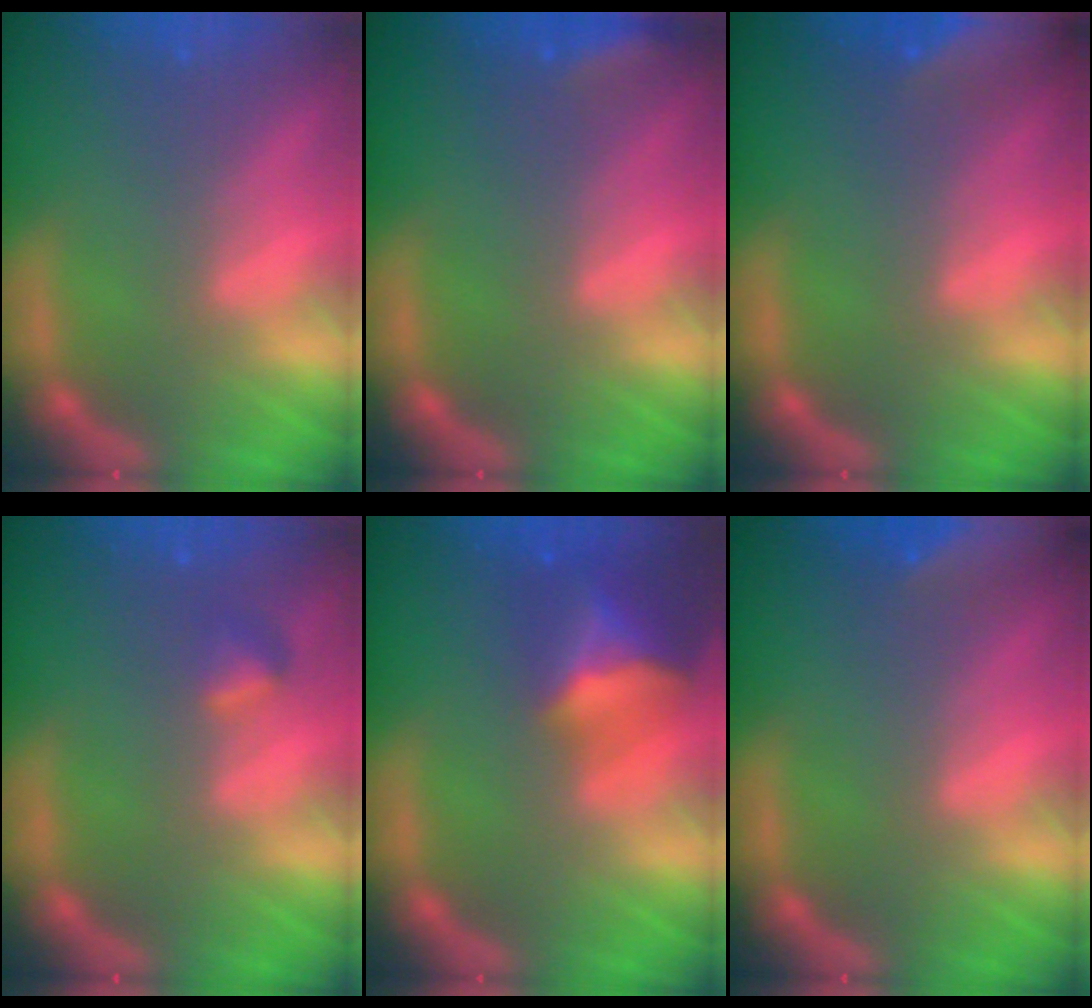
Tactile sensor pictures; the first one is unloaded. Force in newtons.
{"total": 2.9}
{"total": 8.5}
{"total": 1.4}
{"total": 7.0}
{"total": 9.4}